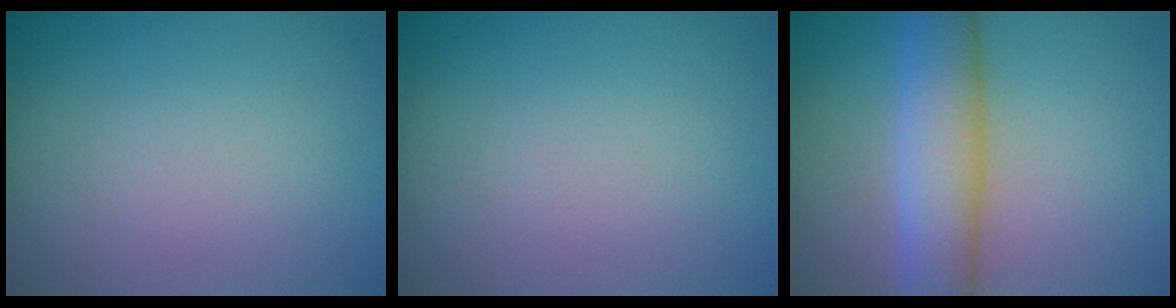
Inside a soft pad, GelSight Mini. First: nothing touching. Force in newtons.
{"total": 0.0}
{"total": 6.2, "press": 6.2, "slide": 0.3}